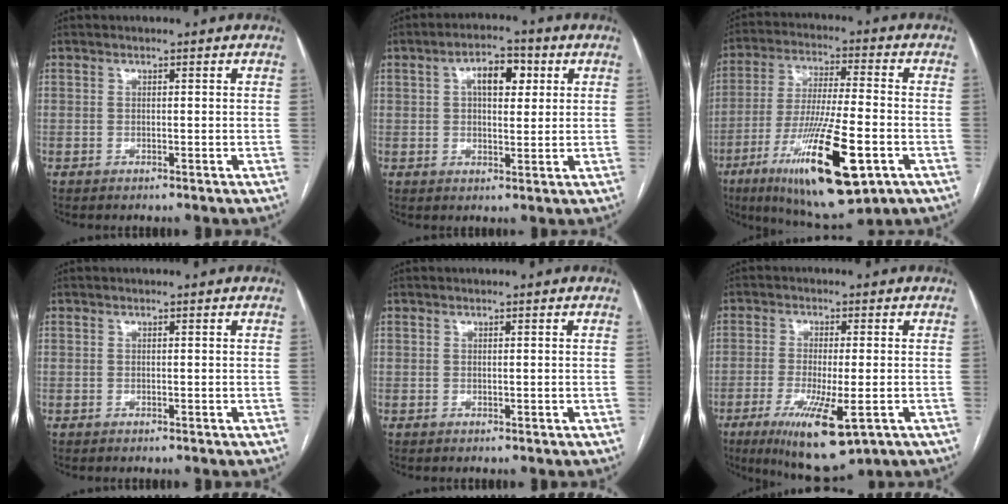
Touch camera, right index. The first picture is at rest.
{"total": 6.3, "force": [2.0, 3.0, 5.2], "torque": [-0.085, 0.018, 0.031]}
{"total": 19.6, "force": [-8.4, 3.4, 17.4], "torque": [-0.323, -0.035, -0.134]}
{"total": 0.0}
{"total": 0.0}
{"total": 11.5, "force": [-5.3, 2.3, 10.0], "torque": [-0.173, -0.032, -0.080]}